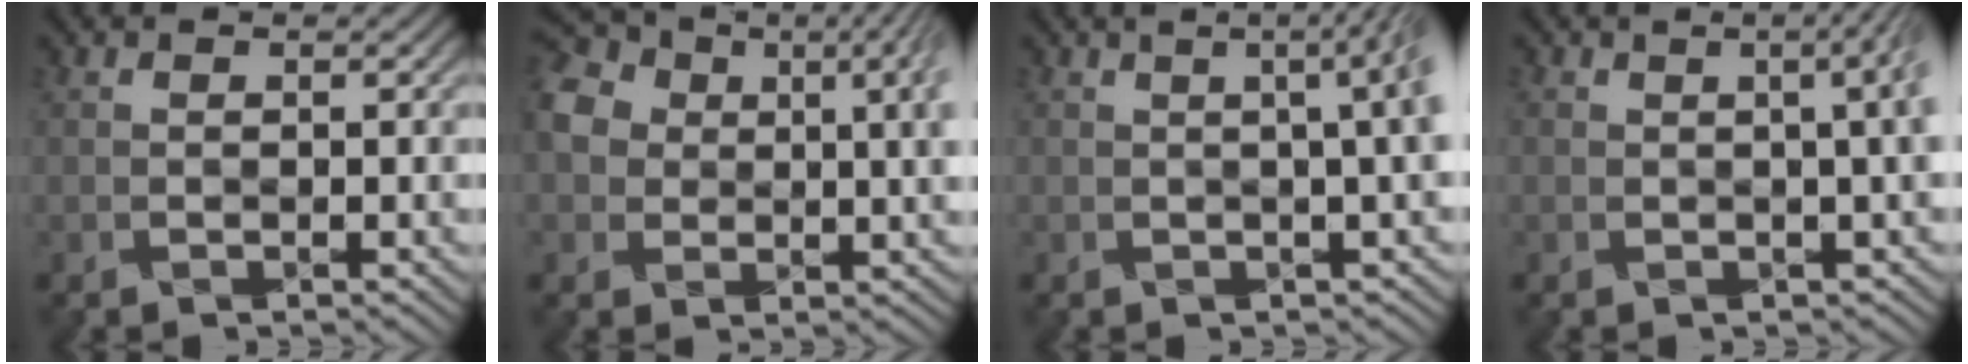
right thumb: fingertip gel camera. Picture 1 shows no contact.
{"total": 10.8, "force": [2.2, 7.5, 7.5], "torque": [-0.153, -0.005, 0.050]}
{"total": 8.2, "force": [0.9, 2.7, 7.7], "torque": [-0.049, 0.036, -0.003]}
{"total": 5.7, "force": [0.8, 1.9, 5.3], "torque": [-0.041, 0.020, 0.003]}